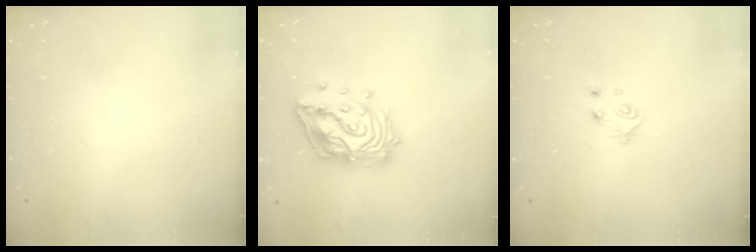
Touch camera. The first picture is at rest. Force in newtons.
{"total": 17.5, "press": 17.5, "slide": 1.4}
{"total": 4.9, "press": 4.9, "slide": 0.5}